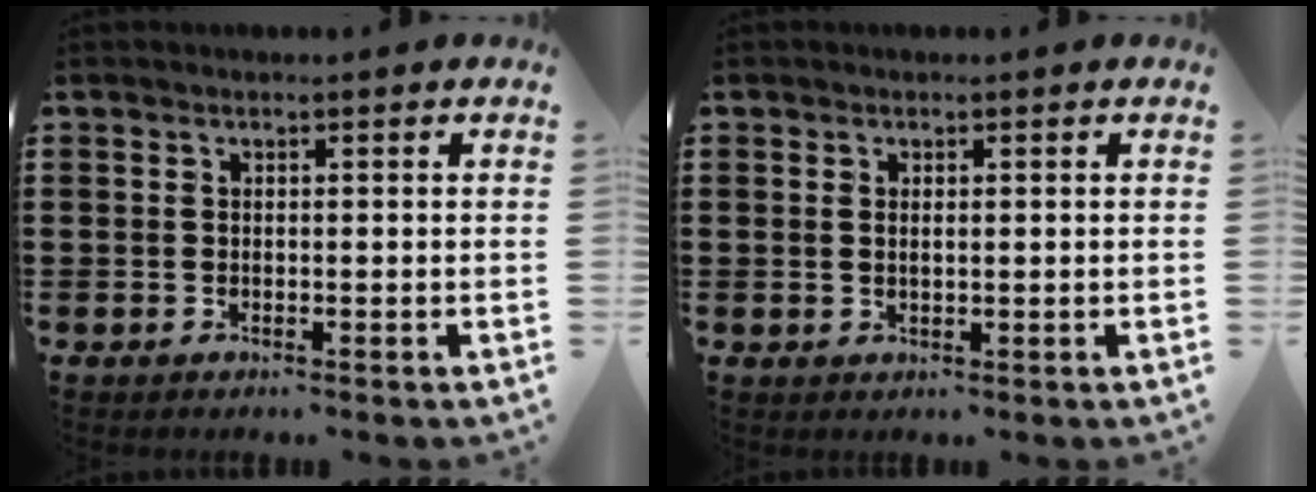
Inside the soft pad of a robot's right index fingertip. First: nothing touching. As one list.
[{"total": 1.0, "force": [0.3, 0.4, 0.9], "torque": [-0.019, 0.002, 0.005]}]